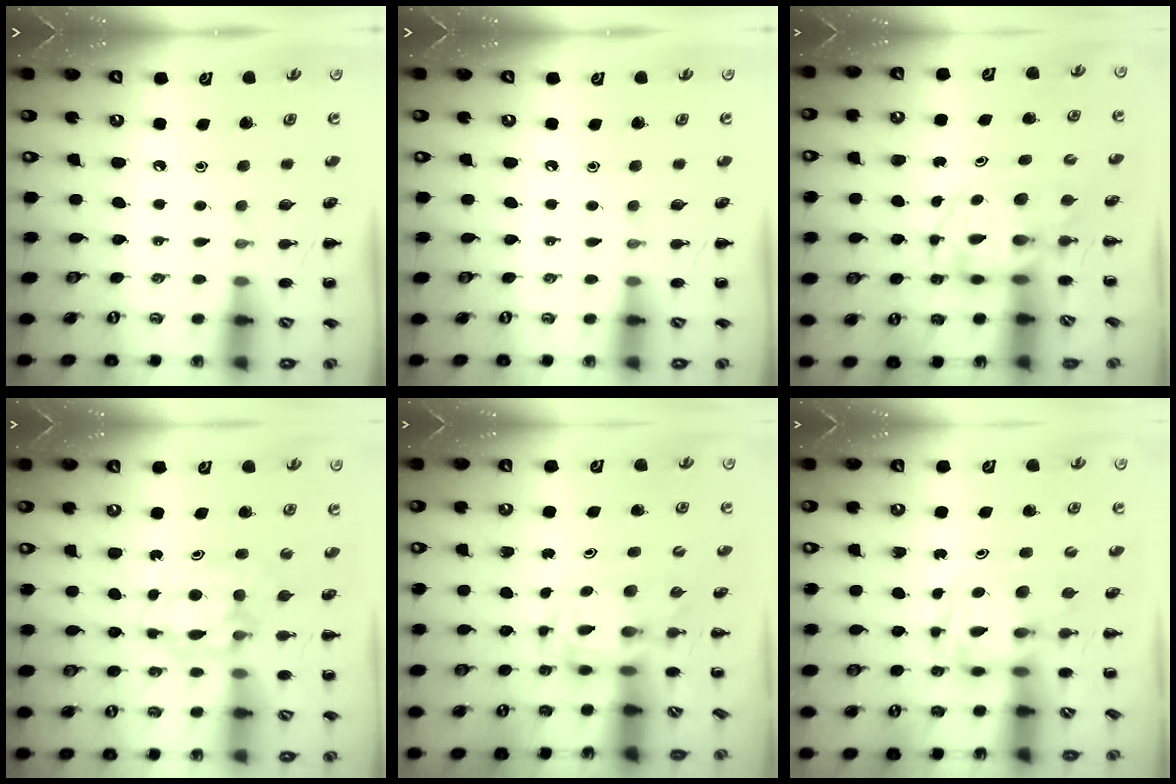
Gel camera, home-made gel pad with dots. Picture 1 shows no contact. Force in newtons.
{"total": 0.0}
{"total": 3.8, "press": 3.7, "slide": 0.8}
{"total": 5.0, "press": 5.0, "slide": 0.8}
{"total": 3.6, "press": 3.5, "slide": 0.6}
{"total": 2.7, "press": 2.7, "slide": 0.2}